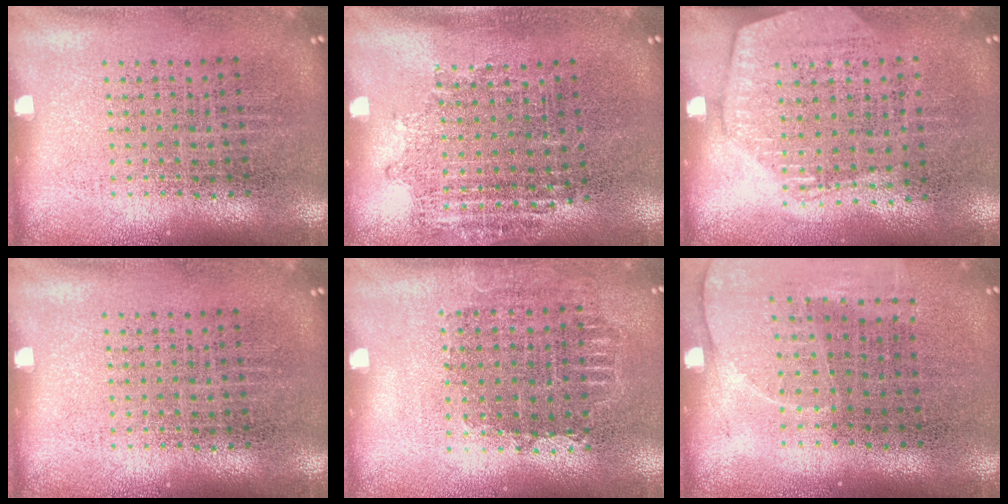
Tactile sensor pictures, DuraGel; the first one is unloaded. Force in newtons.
{"total": 1.0, "press": 0.9, "slide": 0.4}
{"total": 1.5, "press": 1.4, "slide": 0.7}
{"total": 0.0}
{"total": 0.7, "press": 0.7, "slide": 0.3}
{"total": 1.3, "press": 1.3, "slide": 0.4}